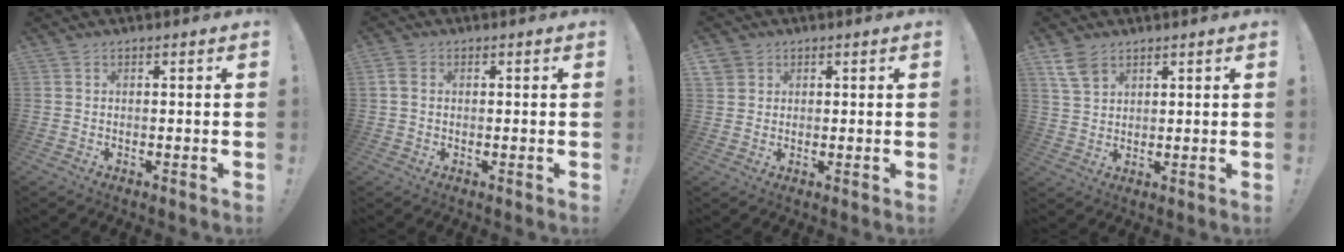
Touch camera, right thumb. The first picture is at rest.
{"total": 3.2, "force": [0.7, 2.4, 1.9], "torque": [-0.040, 0.010, 0.016]}
{"total": 3.4, "force": [2.0, 2.7, 0.4], "torque": [-0.009, -0.002, 0.037]}
{"total": 6.3, "force": [4.2, 3.6, 3.1], "torque": [-0.057, -0.016, 0.083]}